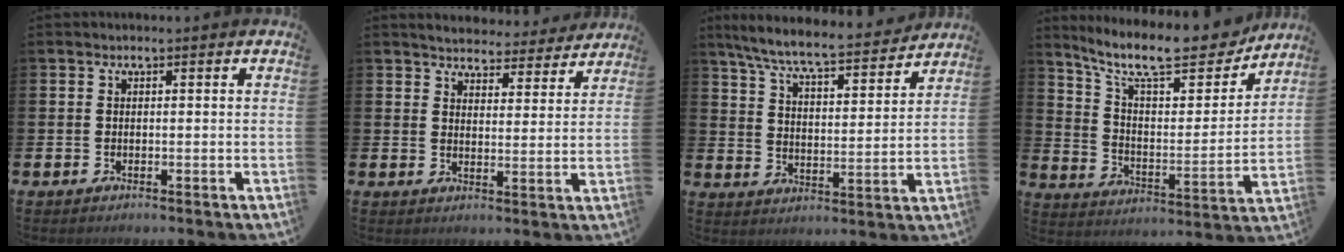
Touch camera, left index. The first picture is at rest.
{"total": 4.7, "force": [4.6, 0.9, 0.0], "torque": [-0.007, -0.039, 0.078]}
{"total": 7.7, "force": [7.2, 0.7, 2.9], "torque": [-0.088, -0.048, 0.122]}
{"total": 11.8, "force": [10.3, 2.9, 5.0], "torque": [-0.128, -0.072, 0.178]}